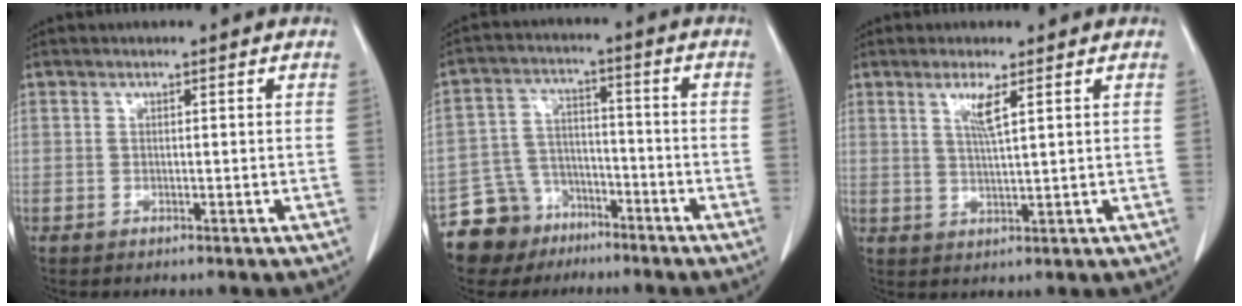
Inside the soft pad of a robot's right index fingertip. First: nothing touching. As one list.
[{"total": 9.3, "force": [-6.6, 6.6, 0.7], "torque": [-0.021, 0.031, -0.112]}, {"total": 3.5, "force": [1.7, -0.2, 3.1], "torque": [-0.064, -0.004, 0.034]}]